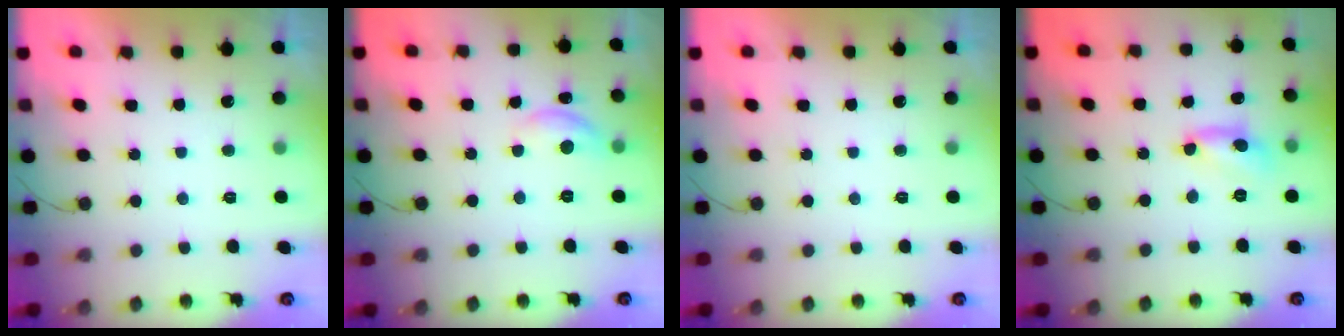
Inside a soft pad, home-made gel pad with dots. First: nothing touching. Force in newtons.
{"total": 8.7, "press": 8.7, "slide": 0.5}
{"total": 0.0}
{"total": 6.8, "press": 6.8, "slide": 0.4}